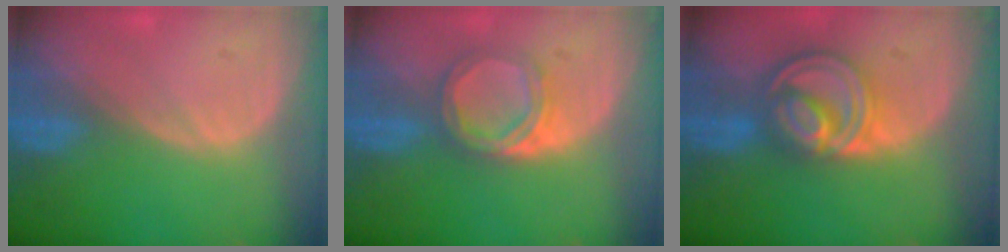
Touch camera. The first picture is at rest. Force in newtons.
{"total": 4.8, "press": 4.8, "slide": 0.3}
{"total": 8.7, "press": 7.4, "slide": 4.6}